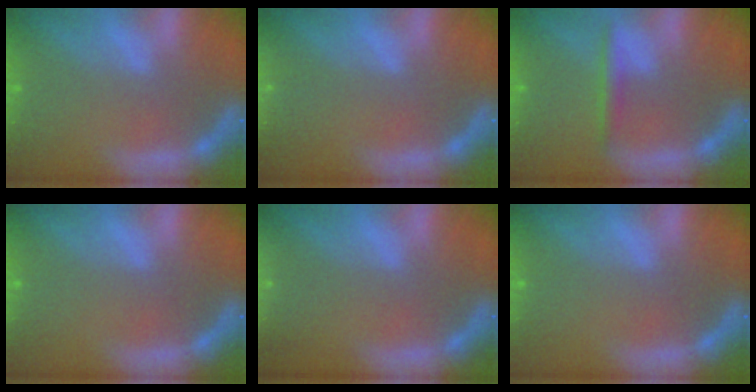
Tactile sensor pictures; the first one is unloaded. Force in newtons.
{"total": 1.4}
{"total": 1.9}
{"total": 0.0}
{"total": 2.4}
{"total": 0.0}